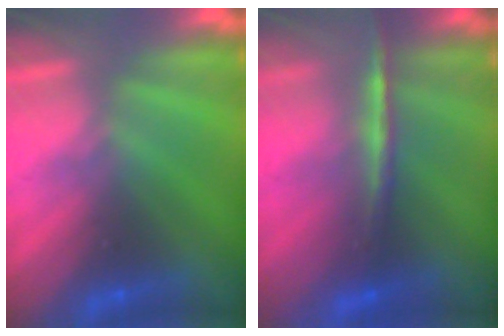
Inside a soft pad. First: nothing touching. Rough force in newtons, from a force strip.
{"total": 2.0}